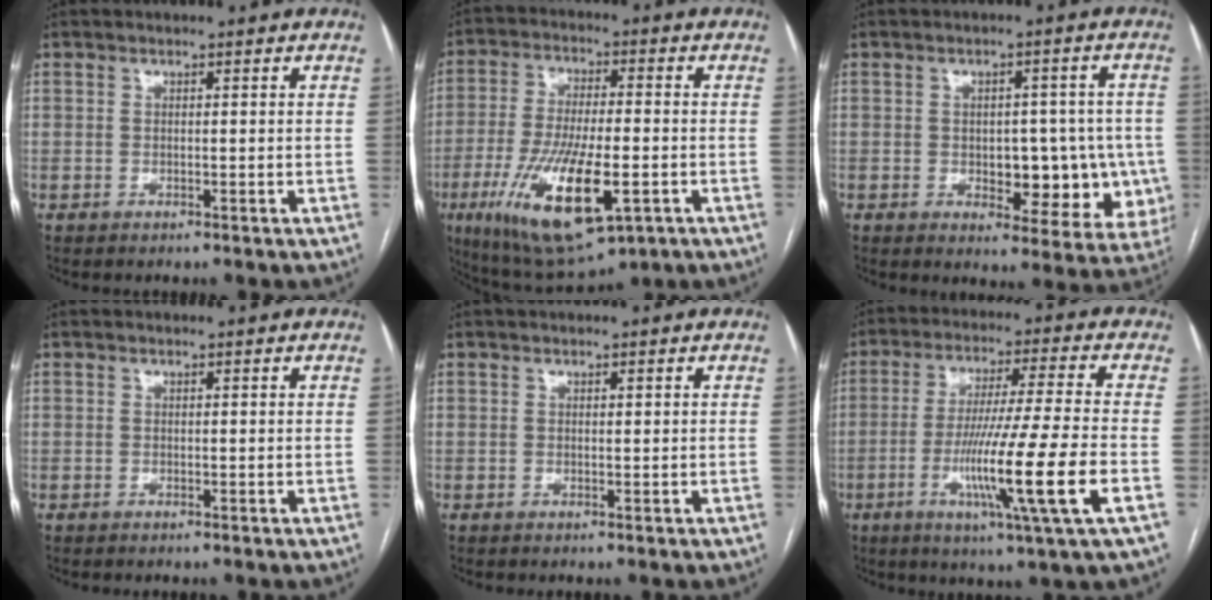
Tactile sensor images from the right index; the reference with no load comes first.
{"total": 17.4, "force": [-6.3, 4.8, 15.5], "torque": [-0.307, -0.026, -0.093]}
{"total": 11.0, "force": [-1.8, 5.8, 9.2], "torque": [-0.095, 0.014, -0.009]}
{"total": 0.0}
{"total": 0.0}
{"total": 15.4, "force": [-4.8, -1.7, 14.5], "torque": [-0.270, -0.025, -0.088]}